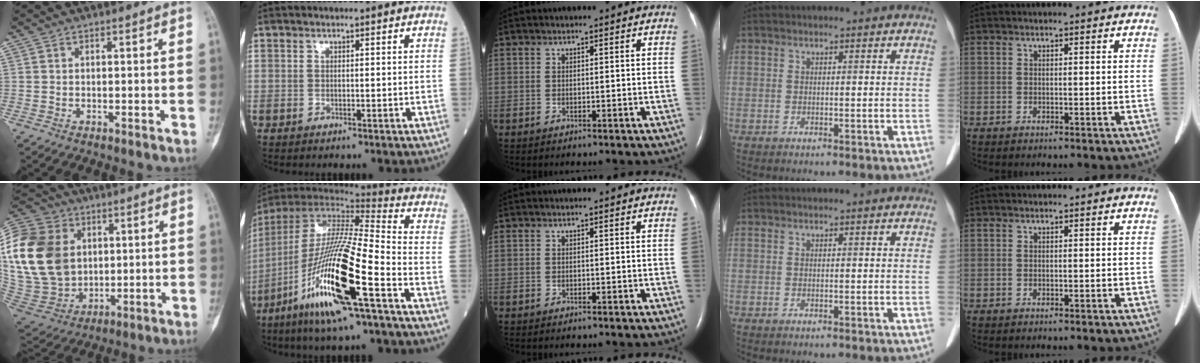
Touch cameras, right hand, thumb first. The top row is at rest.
{"thumb": {"total": 28.4, "force": [4.9, 21.8, 17.5], "torque": [-0.381, 0.016, 0.107]}, "index": {"total": 22.2, "force": [-10.1, 0.9, 19.7], "torque": [-0.407, -0.060, -0.202]}}